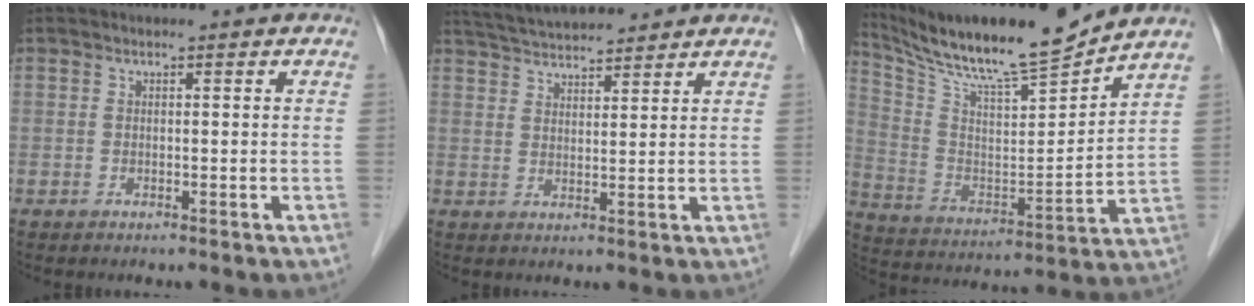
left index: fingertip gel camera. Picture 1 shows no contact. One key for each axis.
{"total": 9.5, "fx": 9.0, "fy": 1.0, "fz": 2.9, "tx": -0.058, "ty": 0.030, "tz": 0.148}
{"total": 17.8, "fx": 16.1, "fy": -0.1, "fz": 7.7, "tx": -0.149, "ty": -0.014, "tz": 0.277}